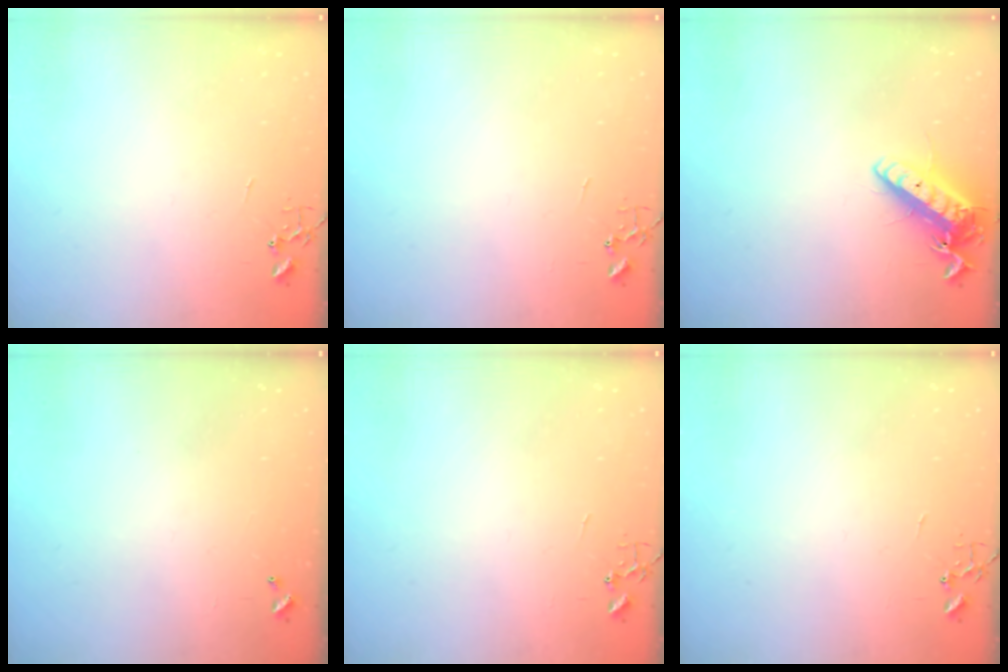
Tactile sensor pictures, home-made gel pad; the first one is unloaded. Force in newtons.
{"total": 0.0}
{"total": 14.0, "press": 13.9, "slide": 2.0}
{"total": 0.0}
{"total": 0.0}
{"total": 0.0}